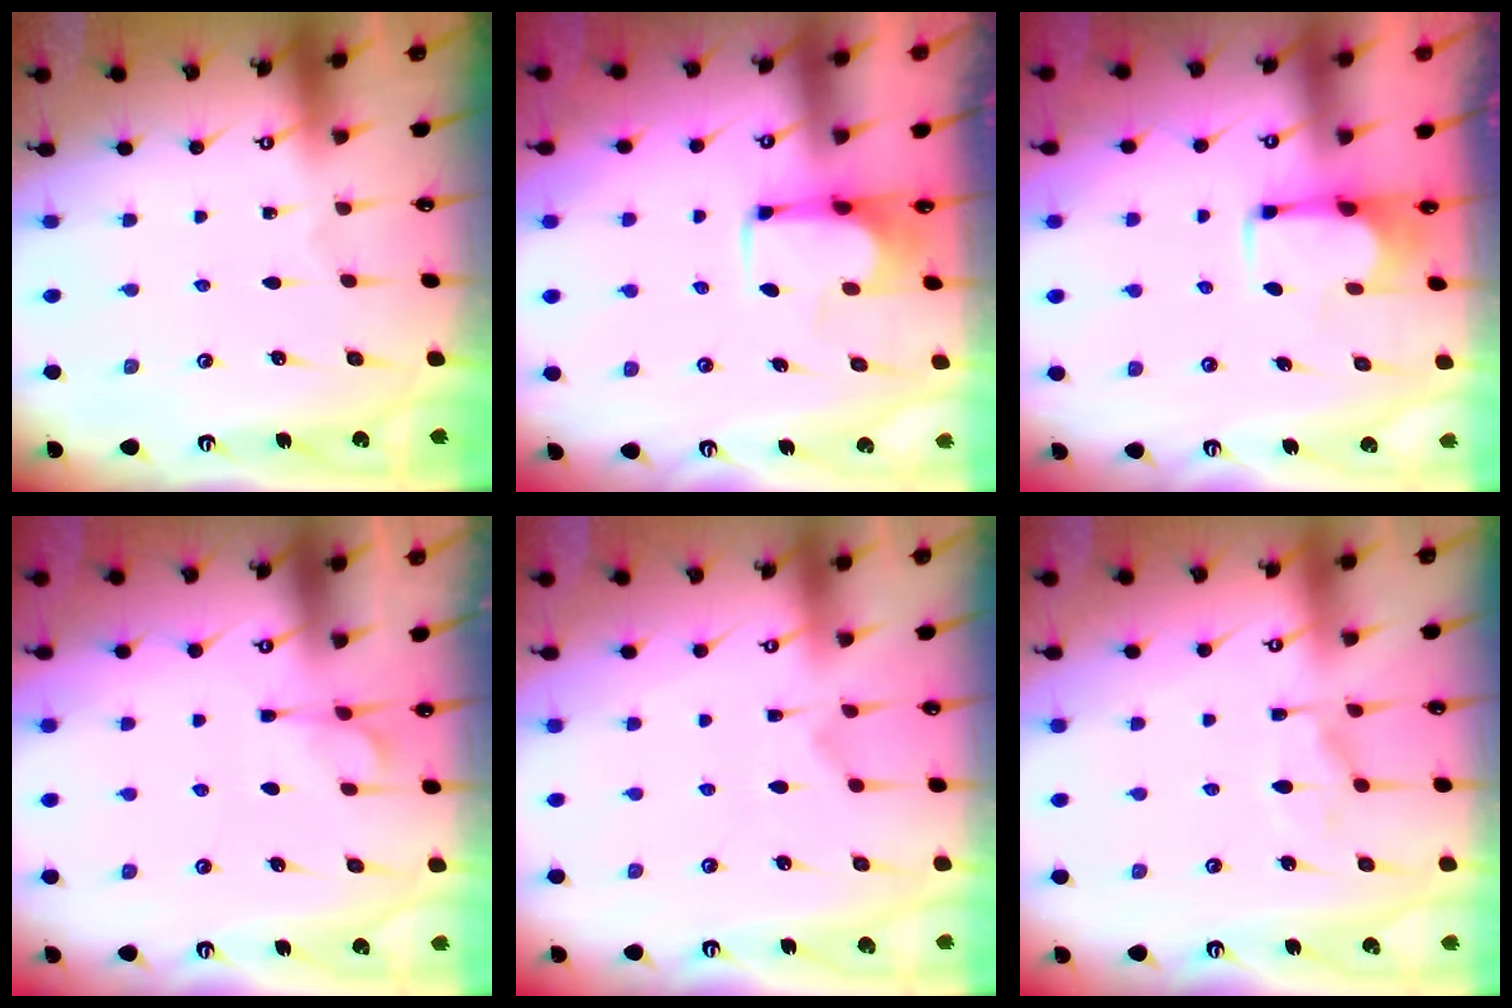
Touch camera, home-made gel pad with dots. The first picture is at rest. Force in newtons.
{"total": 0.9, "press": 0.3, "slide": 0.8}
{"total": 1.9, "press": 1.8, "slide": 0.7}
{"total": 1.1, "press": 0.1, "slide": 1.1}
{"total": 1.5, "press": 1.1, "slide": 1.1}
{"total": 1.7, "press": 1.1, "slide": 1.4}